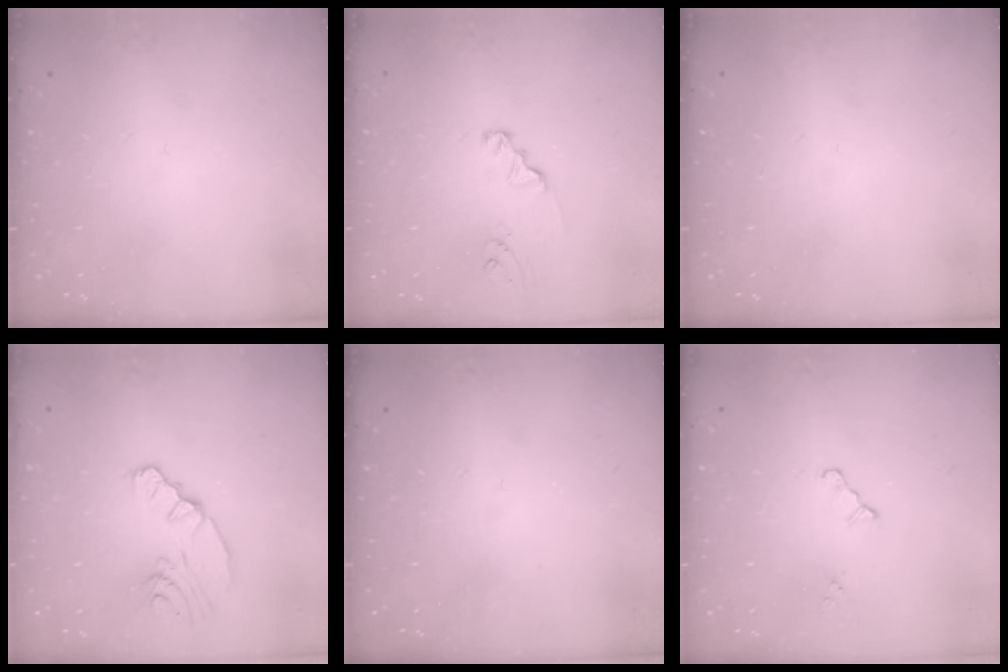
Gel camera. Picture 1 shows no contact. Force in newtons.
{"total": 1.9, "press": 1.9, "slide": 0.2}
{"total": 0.0}
{"total": 7.3, "press": 5.9, "slide": 4.4}
{"total": 0.0}
{"total": 1.0, "press": 1.0, "slide": 0.2}